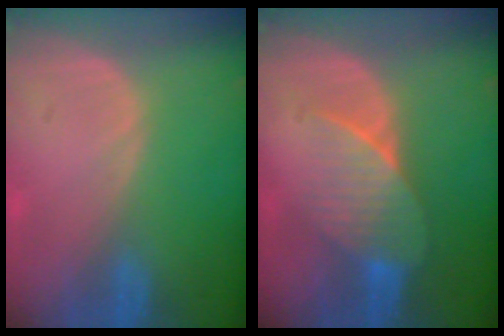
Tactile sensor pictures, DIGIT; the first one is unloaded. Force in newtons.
{"total": 7.1, "press": 6.4, "slide": 3.0}